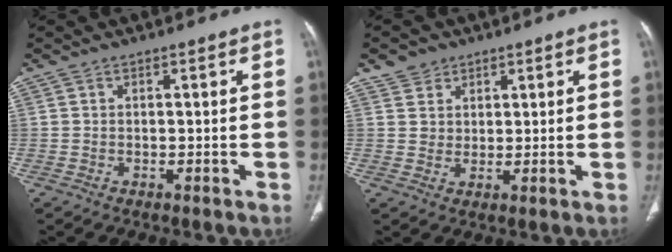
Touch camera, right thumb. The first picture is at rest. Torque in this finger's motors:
{"motor_torque": [-1.31, 1.45, 0.16, -0.09, -0.02]}